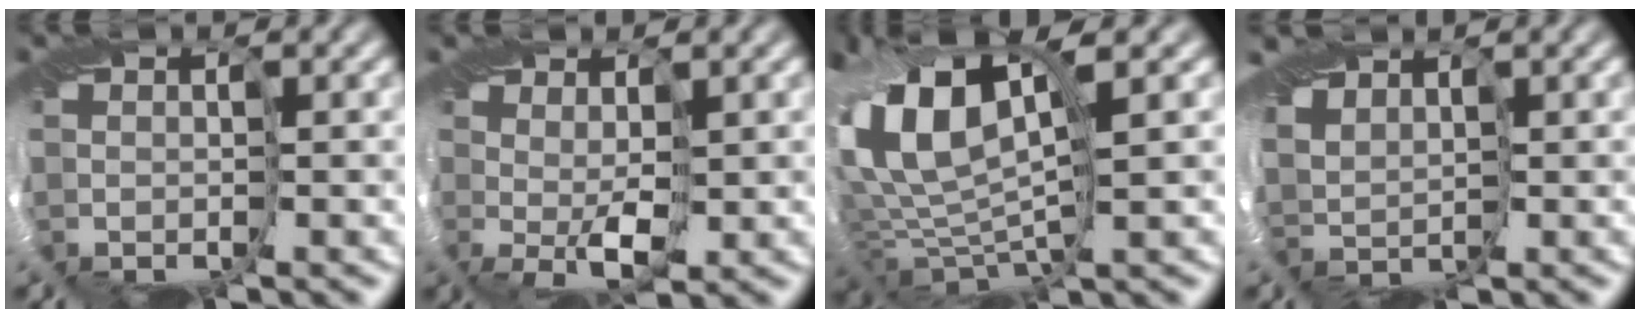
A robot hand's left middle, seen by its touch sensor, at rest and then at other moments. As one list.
[{"total": 1.3, "force": [1.0, -0.6, 0.6], "torque": [-0.014, 0.002, 0.023]}, {"total": 11.6, "force": [3.5, 5.5, 9.6], "torque": [-0.223, 0.015, 0.063]}, {"total": 3.9, "force": [1.0, 2.5, 2.8], "torque": [-0.043, -0.008, 0.015]}]